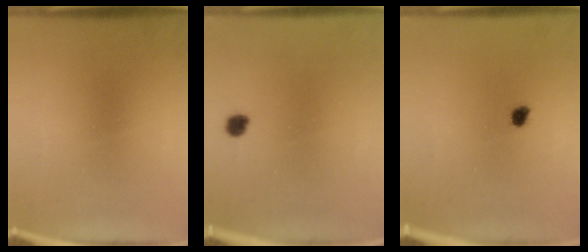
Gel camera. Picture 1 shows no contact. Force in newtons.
{"total": 1.8}
{"total": 1.8}